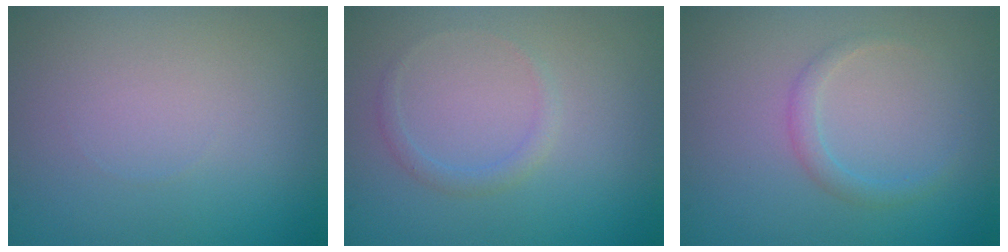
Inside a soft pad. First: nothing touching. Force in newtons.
{"total": 1.1, "press": 1.1, "slide": 0.1}
{"total": 1.4, "press": 1.4, "slide": 0.0}